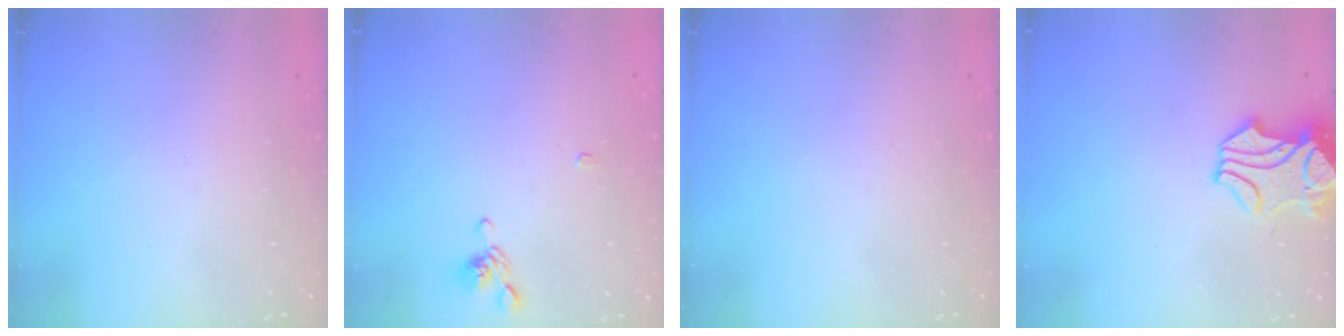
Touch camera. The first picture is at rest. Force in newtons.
{"total": 4.7, "press": 4.7, "slide": 0.5}
{"total": 0.0}
{"total": 2.3, "press": 1.8, "slide": 1.4}